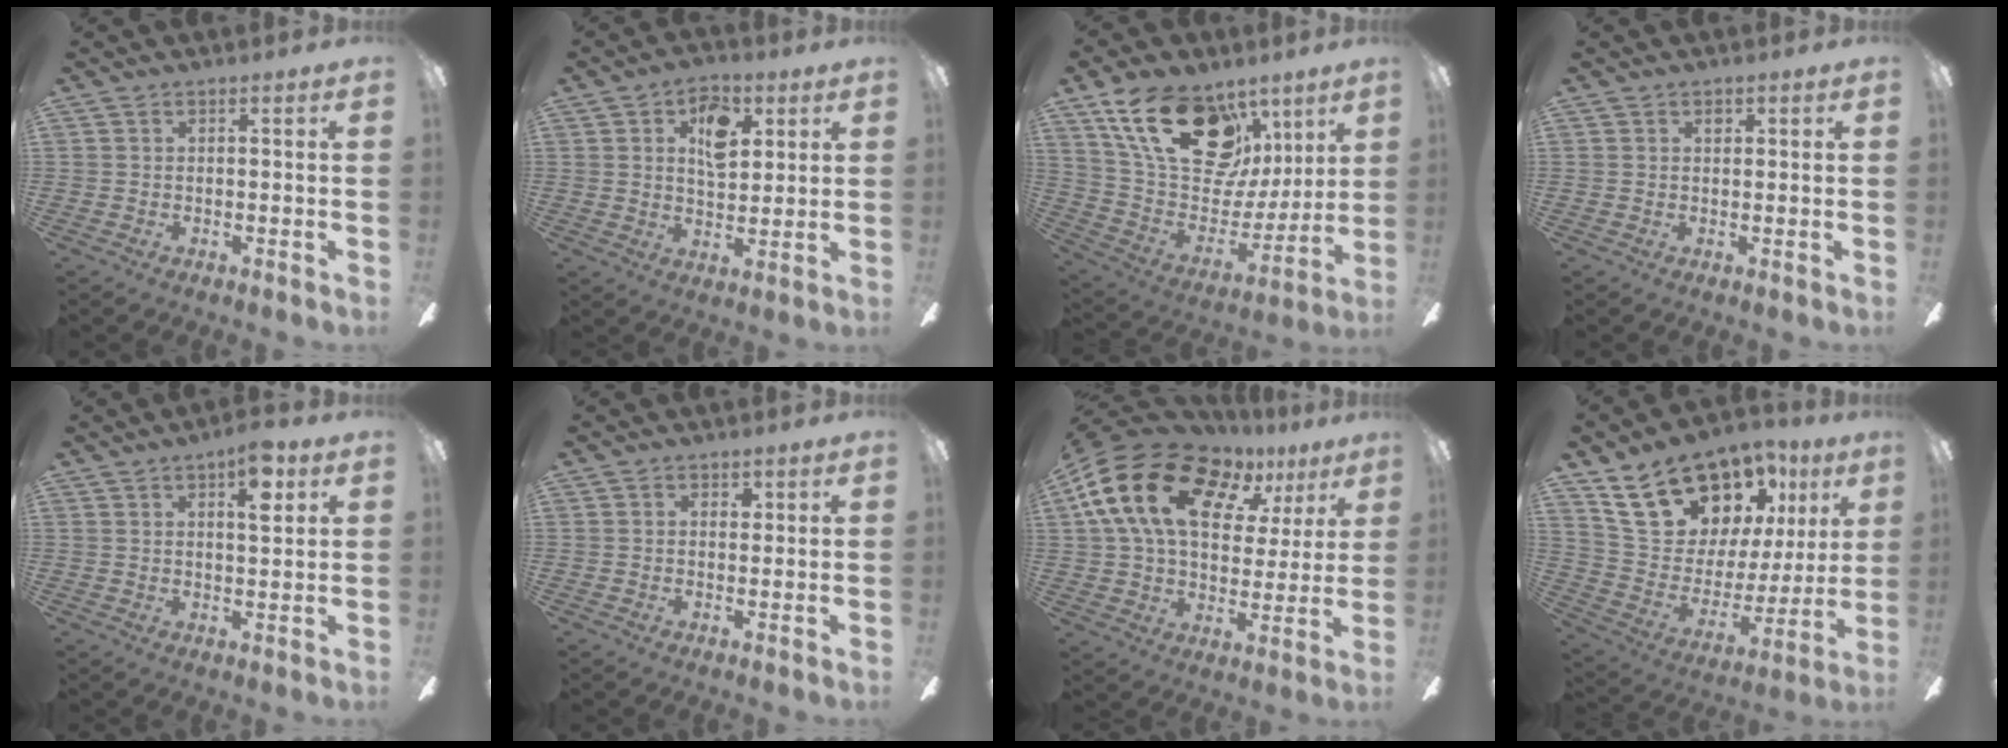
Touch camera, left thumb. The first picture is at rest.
{"total": 9.1, "force": [3.8, 5.5, 6.1], "torque": [-0.082, -0.003, 0.062]}
{"total": 25.5, "force": [12.5, 16.3, 15.1], "torque": [-0.250, -0.050, 0.232]}
{"total": 1.1, "force": [0.6, 0.7, 0.6], "torque": [0.003, -0.004, 0.008]}
{"total": 7.3, "force": [3.7, 2.8, 5.6], "torque": [-0.076, -0.010, 0.057]}
{"total": 1.6, "force": [0.8, 1.2, 0.8], "torque": [-0.008, 0.005, 0.010]}
{"total": 21.3, "force": [9.8, 12.9, 13.9], "torque": [-0.264, -0.026, 0.176]}
{"total": 22.1, "force": [14.7, 13.0, 10.1], "torque": [-0.172, -0.078, 0.280]}